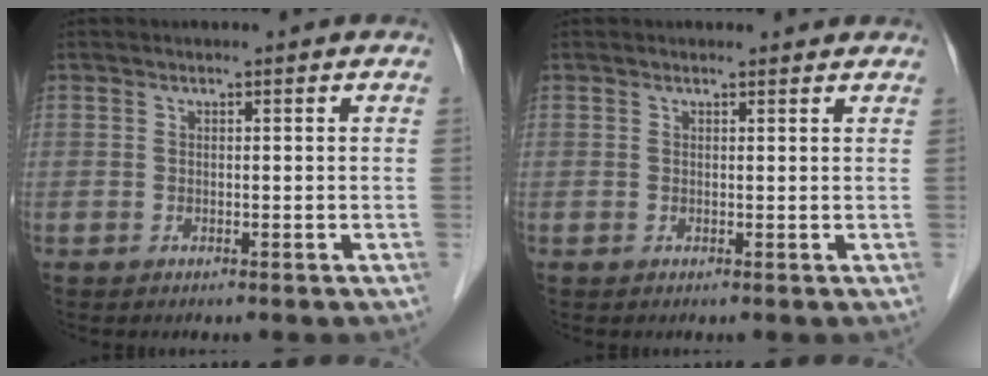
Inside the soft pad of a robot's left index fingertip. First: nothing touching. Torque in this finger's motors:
{"motor_torque": [0.76, -0.70, 0.14, 0.00]}